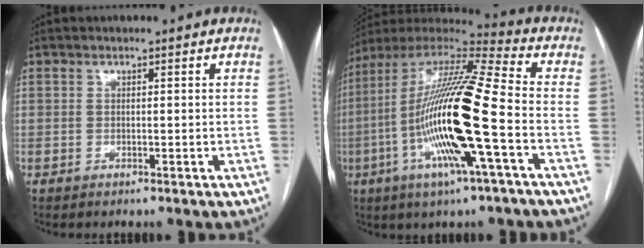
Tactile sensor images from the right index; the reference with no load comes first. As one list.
[{"total": 21.3, "force": [-4.9, 1.1, 20.7], "torque": [-0.414, -0.012, -0.097]}]